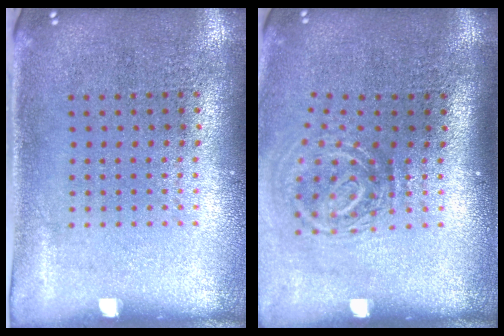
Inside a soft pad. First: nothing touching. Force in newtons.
{"total": 1.9, "press": 1.2, "slide": 1.5}